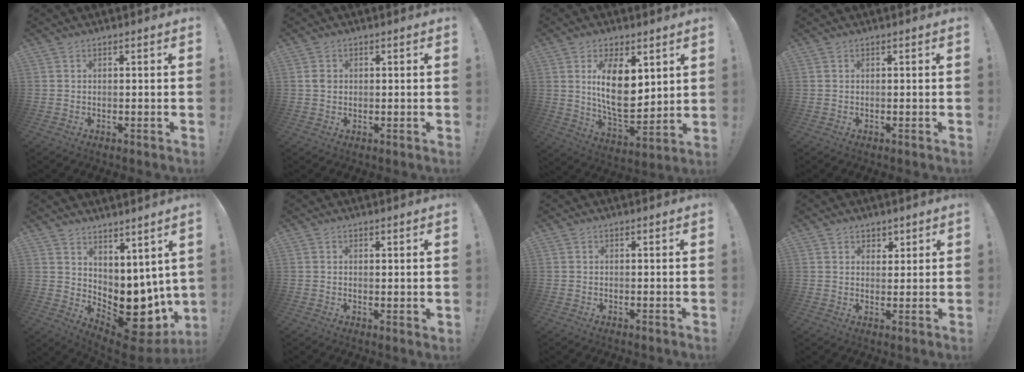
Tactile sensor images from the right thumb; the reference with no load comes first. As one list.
[{"total": 1.8, "force": [0.3, 1.5, 0.9], "torque": [-0.015, 0.004, 0.005]}, {"total": 14.9, "force": [3.9, 7.7, 12.1], "torque": [-0.226, -0.033, 0.067]}, {"total": 0.0}, {"total": 5.4, "force": [-0.3, 4.4, 3.2], "torque": [-0.013, -0.043, 0.005]}, {"total": 1.1, "force": [0.9, 0.3, 0.5], "torque": [0.002, -0.004, 0.016]}, {"total": 0.0}, {"total": 3.7, "force": [2.6, 2.6, 0.4], "torque": [0.013, -0.018, 0.044]}]